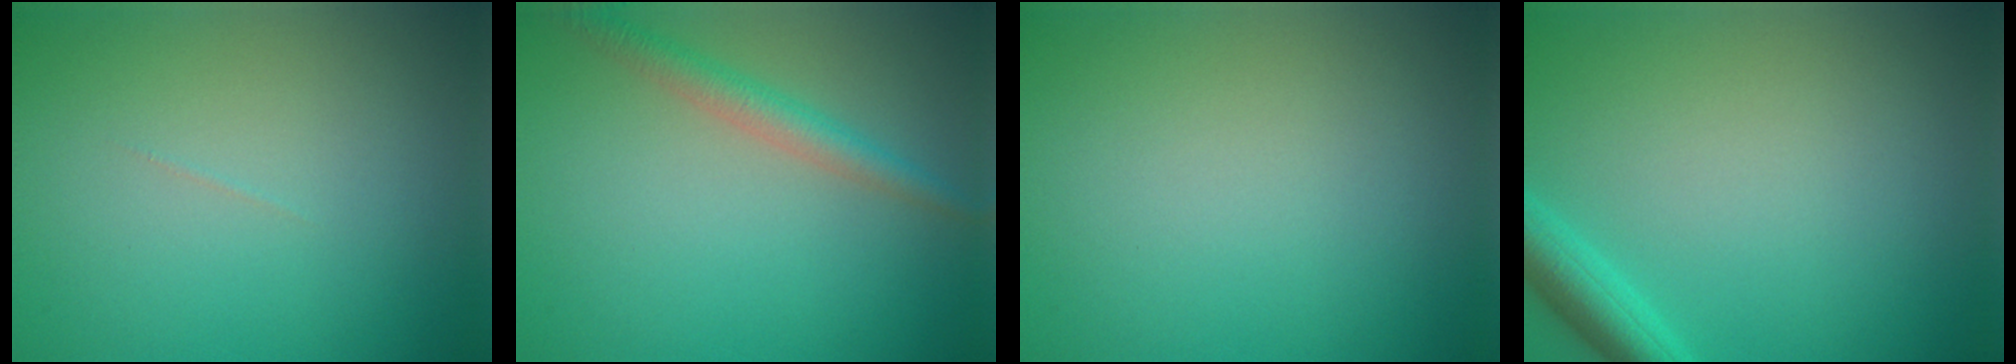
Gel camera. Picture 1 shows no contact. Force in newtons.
{"total": 2.7, "press": 2.7, "slide": 0.1}
{"total": 0.0}
{"total": 2.9, "press": 2.9, "slide": 0.2}